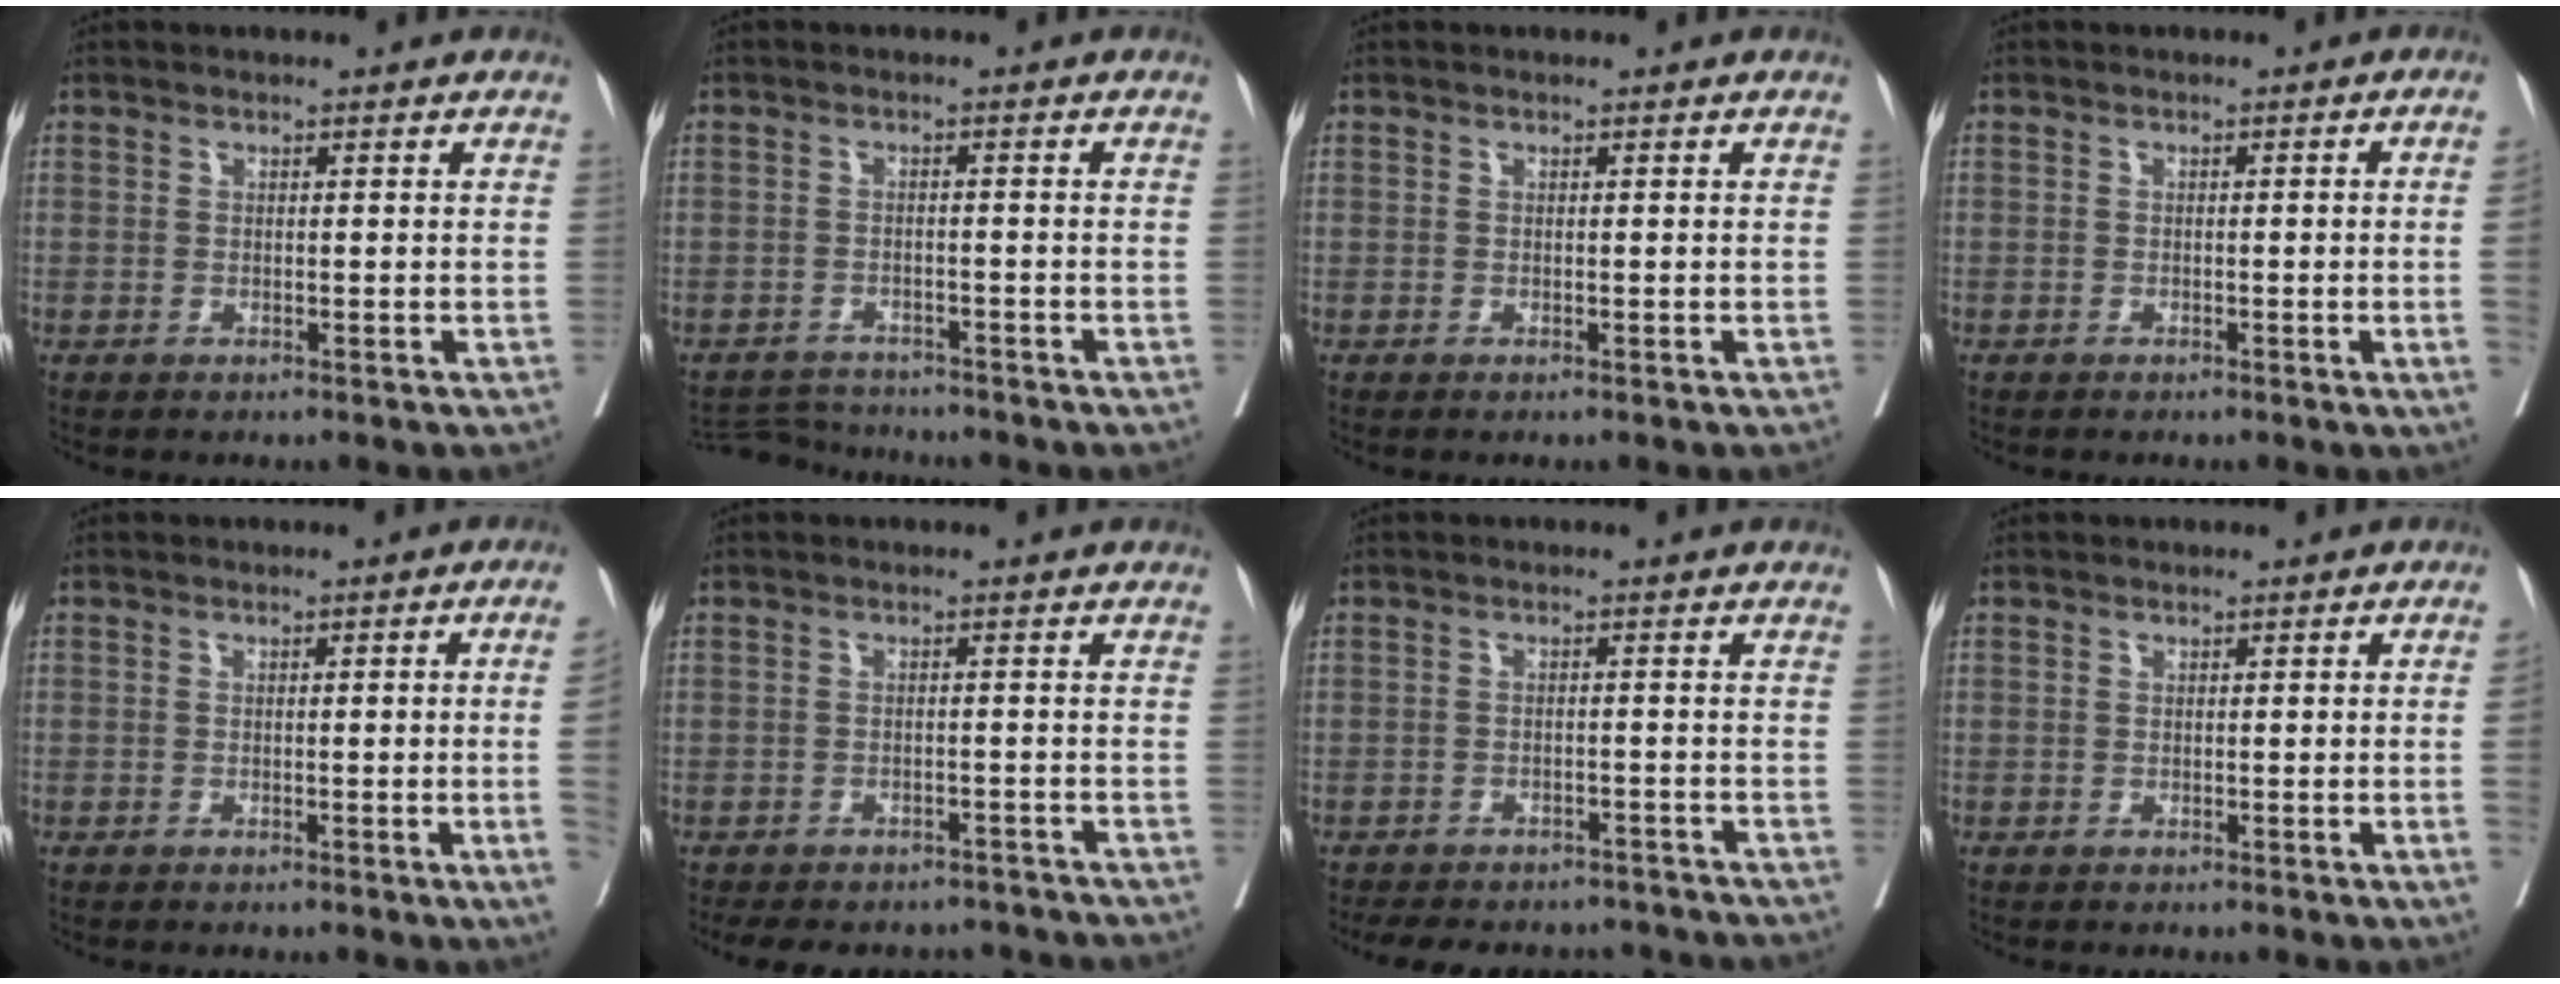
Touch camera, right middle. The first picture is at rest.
{"total": 4.8, "force": [-4.8, 0.3, -0.5], "torque": [0.007, -0.004, -0.082]}
{"total": 0.0}
{"total": 2.9, "force": [-0.6, -1.1, 2.7], "torque": [-0.036, -0.004, -0.007]}
{"total": 5.2, "force": [-1.0, -1.0, 5.0], "torque": [-0.058, -0.002, -0.014]}
{"total": 12.8, "force": [-11.3, 4.8, 3.6], "torque": [-0.071, 0.009, -0.134]}
{"total": 13.9, "force": [-12.4, 4.9, 4.0], "torque": [-0.083, 0.008, -0.151]}
{"total": 2.1, "force": [-0.4, -0.3, 2.0], "torque": [-0.030, 0.004, -0.002]}